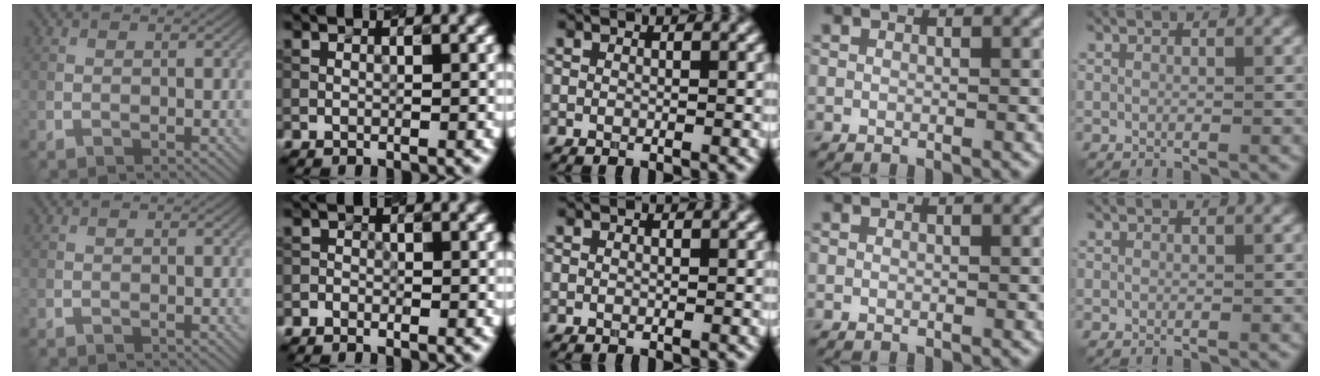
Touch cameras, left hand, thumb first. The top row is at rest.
{"index": {"total": 0.9, "force": [-0.9, 0.4, 0.1], "torque": [0.003, 0.000, -0.020]}}